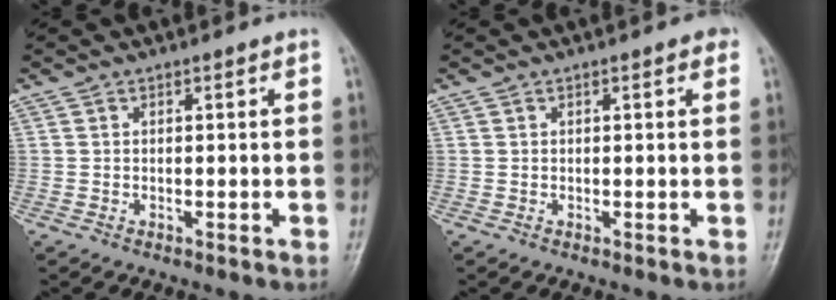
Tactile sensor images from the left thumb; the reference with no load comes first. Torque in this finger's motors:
{"motor_torque": [0.28, -0.08, 0.05, -0.15, 0.00]}